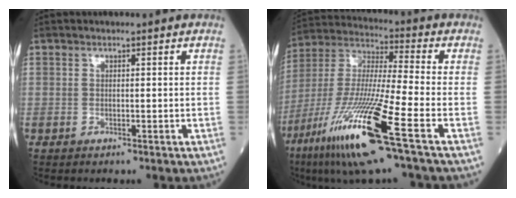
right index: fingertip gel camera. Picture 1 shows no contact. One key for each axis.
{"total": 19.5, "fx": -9.3, "fy": 0.2, "fz": 17.1, "tx": -0.370, "ty": -0.048, "tz": -0.179}